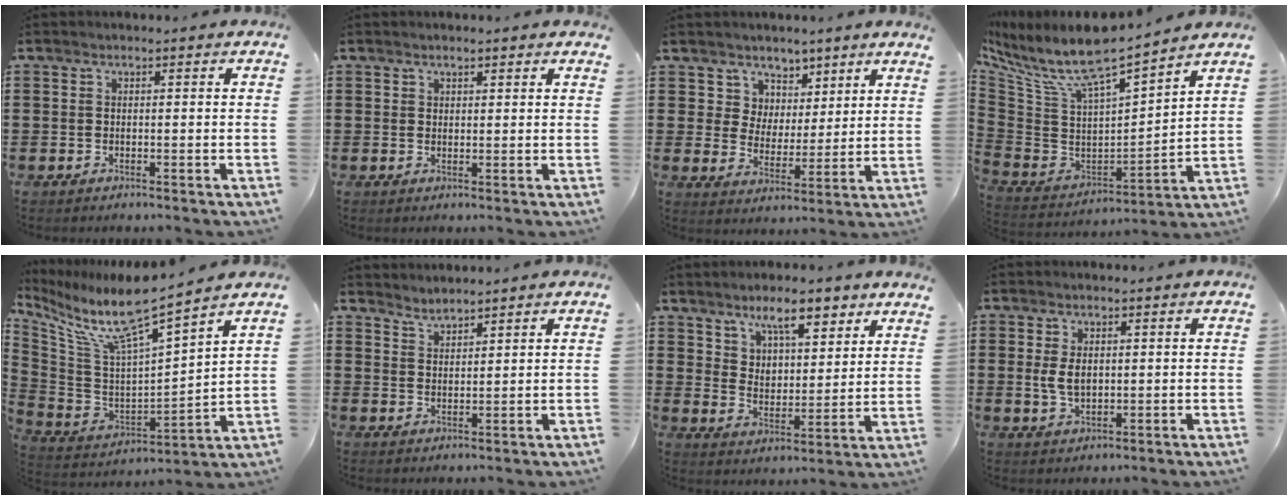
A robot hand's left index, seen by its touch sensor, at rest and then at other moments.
{"total": 1.6, "force": [1.4, 0.7, 0.1], "torque": [0.003, 0.000, 0.027]}
{"total": 5.8, "force": [4.5, 3.5, -0.6], "torque": [-0.027, -0.020, 0.085]}
{"total": 9.5, "force": [7.5, 1.6, 5.7], "torque": [-0.141, -0.057, 0.125]}
{"total": 10.3, "force": [8.3, 0.6, 6.1], "torque": [-0.159, -0.071, 0.135]}
{"total": 2.6, "force": [2.5, 0.0, -0.5], "torque": [0.002, -0.007, 0.049]}
{"total": 8.0, "force": [6.8, 2.2, 3.5], "torque": [-0.070, -0.022, 0.122]}
{"total": 3.8, "force": [0.5, 2.2, 3.0], "torque": [-0.069, 0.006, 0.005]}